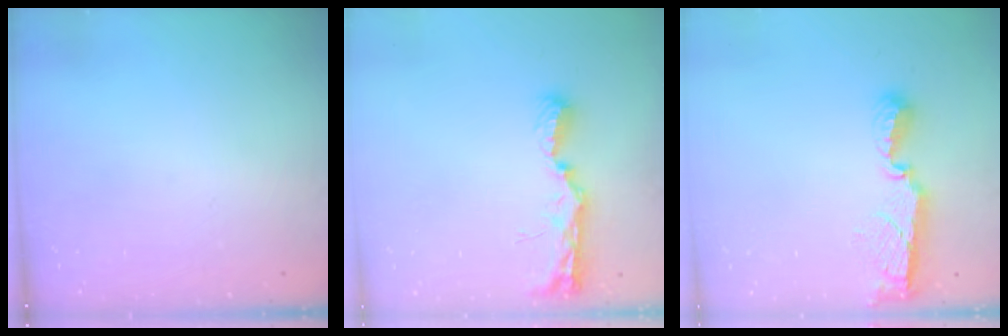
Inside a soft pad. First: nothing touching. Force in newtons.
{"total": 11.2, "press": 9.8, "slide": 5.4}
{"total": 7.6, "press": 7.6, "slide": 0.2}